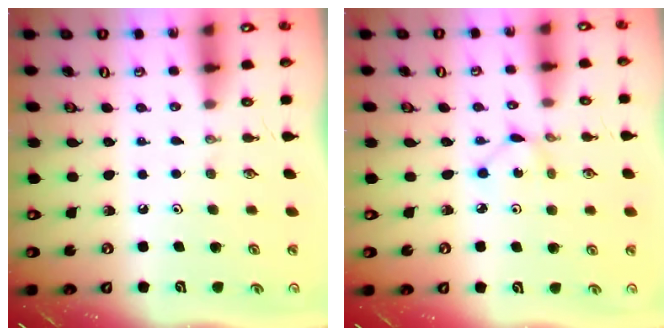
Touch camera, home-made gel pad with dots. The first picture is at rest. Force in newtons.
{"total": 1.3, "press": 1.3, "slide": 0.1}